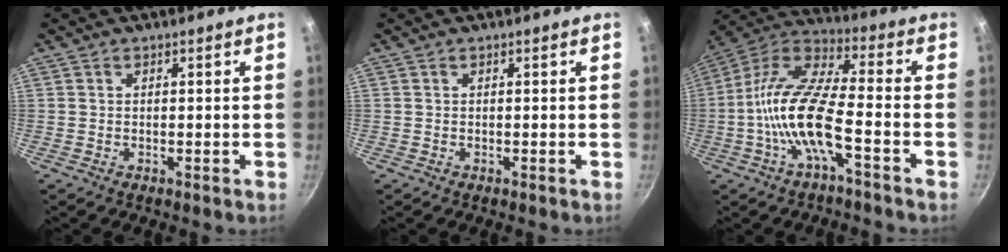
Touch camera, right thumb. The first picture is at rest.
{"total": 0.0}
{"total": 14.8, "force": [-4.6, 4.5, 13.4], "torque": [-0.261, 0.045, -0.104]}